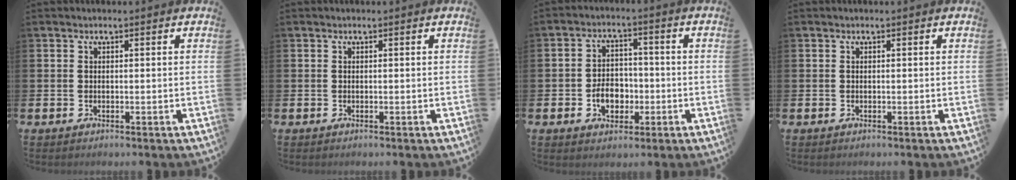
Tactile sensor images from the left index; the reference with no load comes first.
{"total": 0.0}
{"total": 4.8, "force": [-1.4, 3.5, 2.9], "torque": [-0.035, -0.001, -0.032]}
{"total": 0.0}